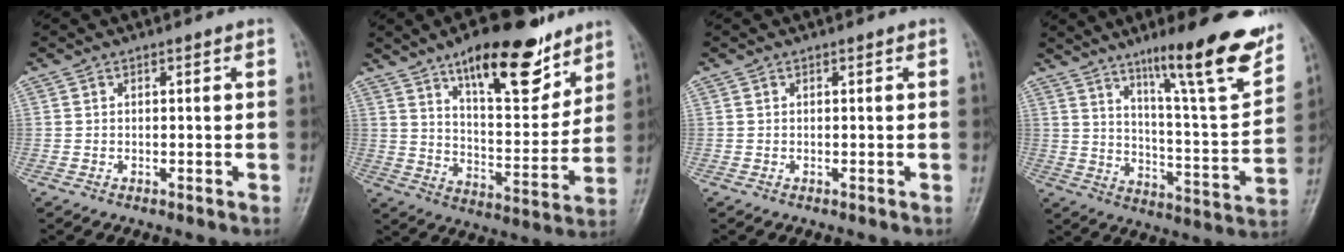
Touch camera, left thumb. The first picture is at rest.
{"total": 18.9, "force": [12.1, 7.0, 12.7], "torque": [-0.146, -0.067, 0.196]}
{"total": 0.0}
{"total": 19.9, "force": [12.7, 3.1, 15.0], "torque": [-0.187, -0.065, 0.196]}